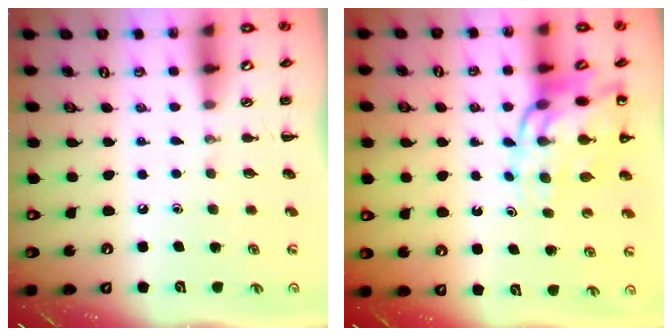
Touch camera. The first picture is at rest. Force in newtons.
{"total": 12.3, "press": 11.8, "slide": 3.6}